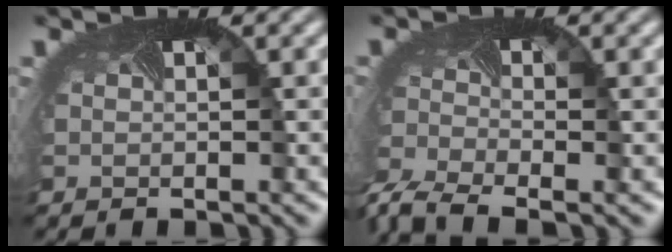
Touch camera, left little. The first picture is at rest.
{"total": 5.7, "force": [-4.7, 1.8, 2.8], "torque": [-0.080, -0.032, -0.092]}